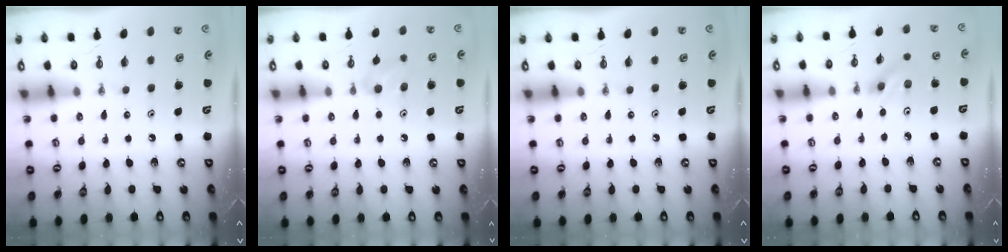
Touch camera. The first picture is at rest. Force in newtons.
{"total": 6.1, "press": 6.0, "slide": 1.4}
{"total": 0.0}
{"total": 2.6, "press": 2.3, "slide": 1.3}